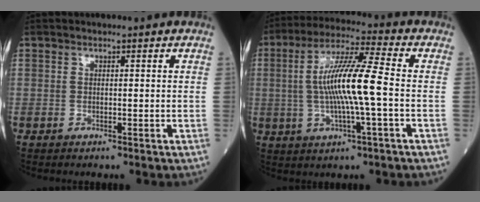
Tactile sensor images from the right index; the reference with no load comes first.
{"total": 11.8, "force": [-0.7, 0.4, 11.8], "torque": [-0.223, 0.008, -0.017]}